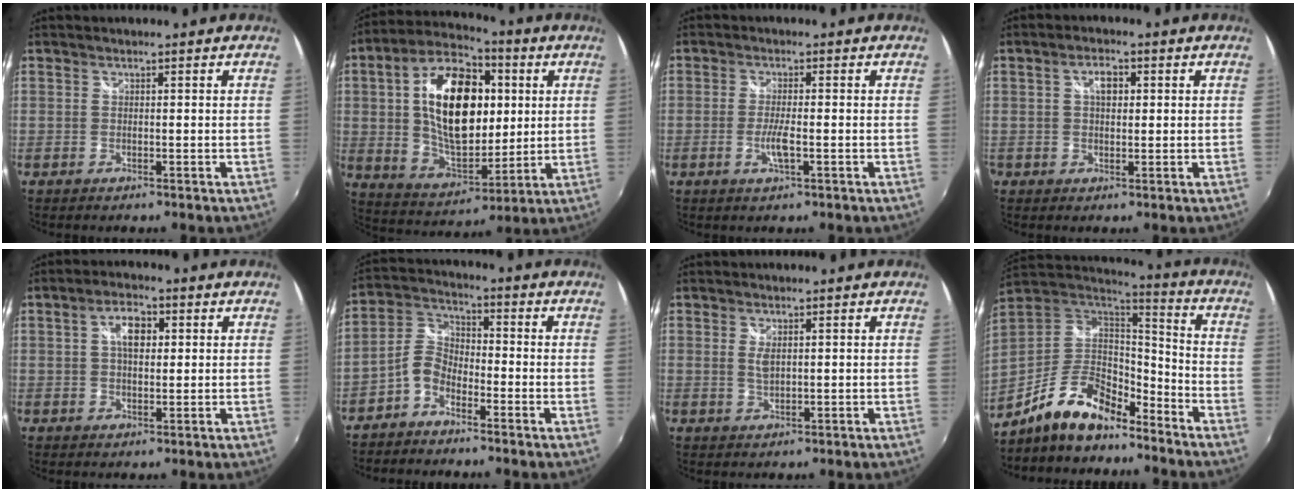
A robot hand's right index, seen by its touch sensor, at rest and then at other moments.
{"total": 20.5, "force": [3.6, 11.3, 16.7], "torque": [-0.304, 0.031, 0.072]}
{"total": 3.6, "force": [-1.2, 0.4, 3.3], "torque": [-0.068, -0.006, -0.025]}
{"total": 3.4, "force": [0.8, 2.0, 2.6], "torque": [-0.045, 0.013, 0.017]}
{"total": 5.3, "force": [1.5, 2.8, 4.3], "torque": [-0.074, 0.016, 0.029]}
{"total": 5.6, "force": [-3.6, 3.2, 2.8], "torque": [-0.070, 0.019, -0.081]}
{"total": 2.3, "force": [0.5, 1.1, 1.9], "torque": [-0.035, -0.003, 0.010]}
{"total": 15.3, "force": [-11.5, 5.9, 8.3], "torque": [-0.186, 0.002, -0.207]}